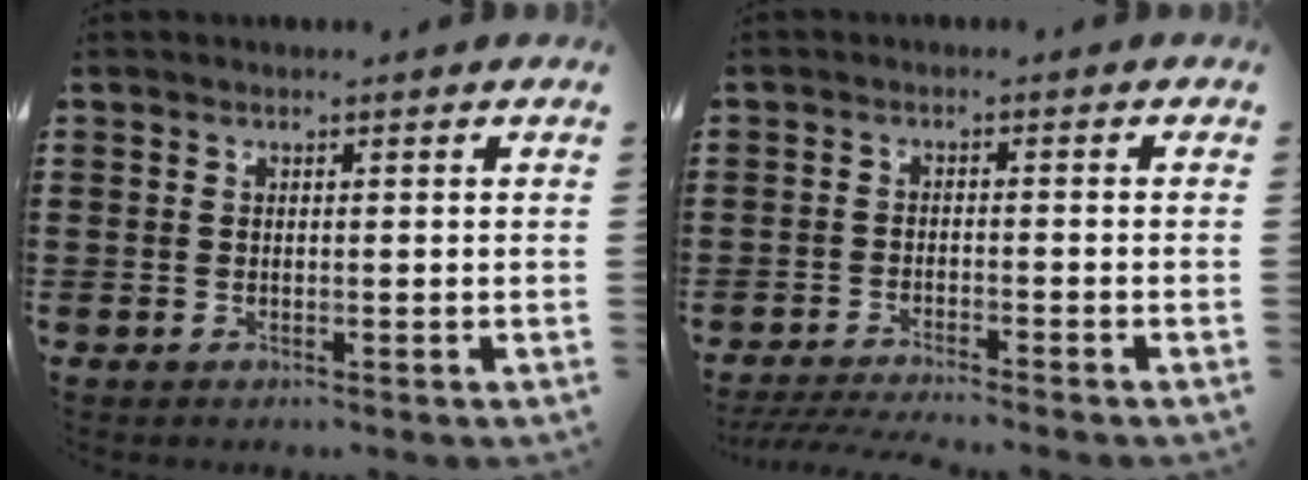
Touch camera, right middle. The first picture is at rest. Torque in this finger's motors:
{"motor_torque": [0.53, -0.09, 0.07, 0.02]}